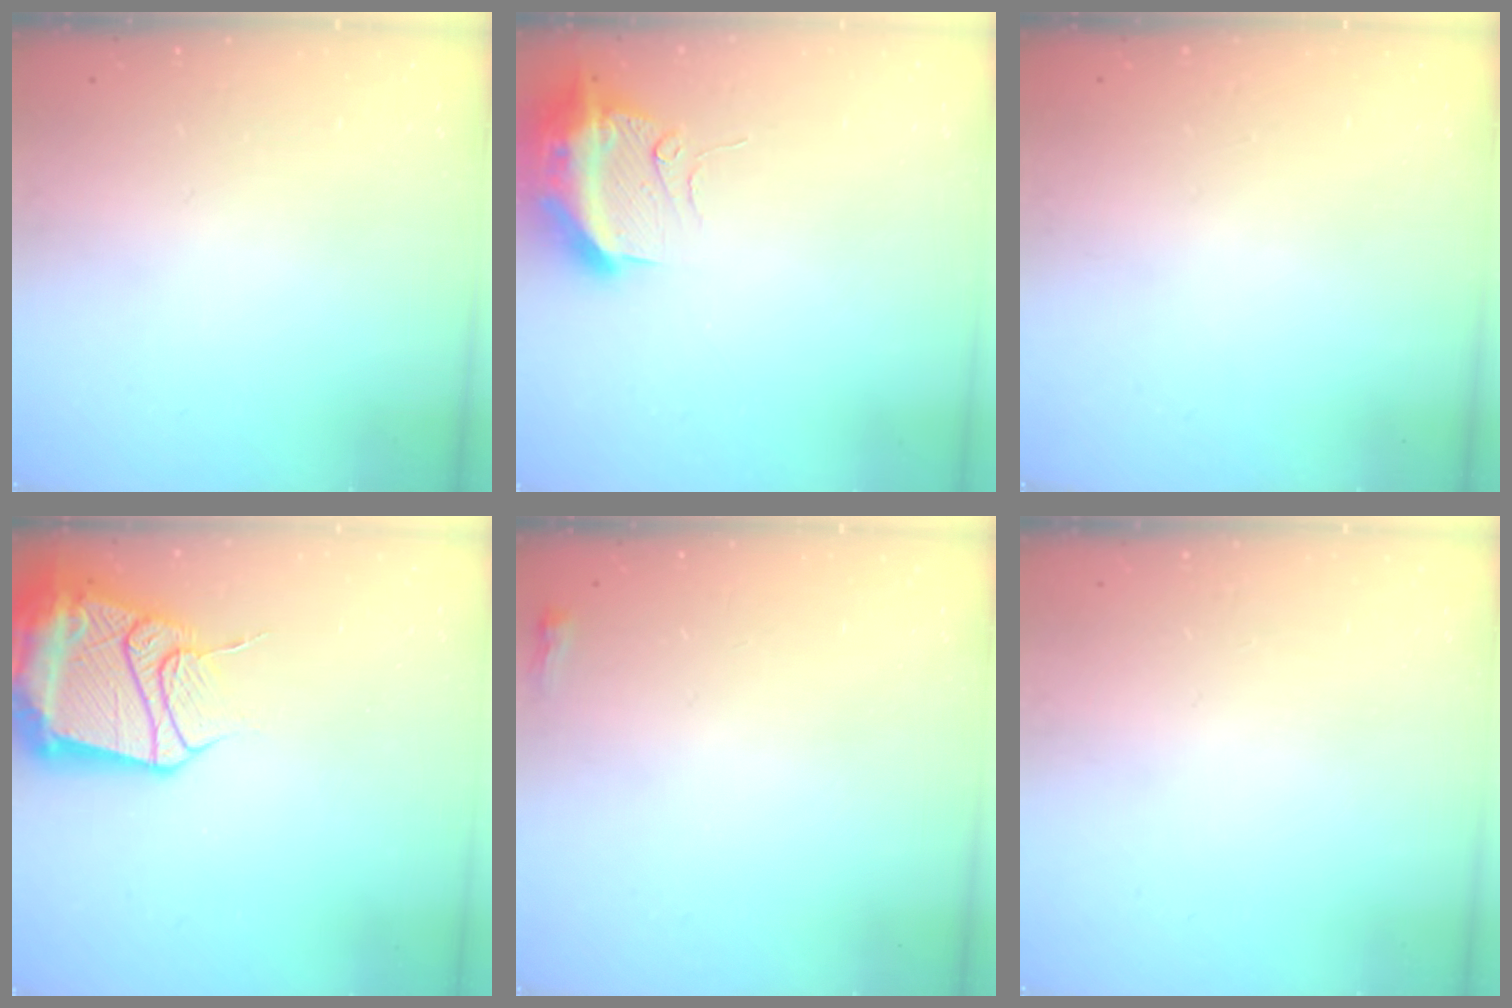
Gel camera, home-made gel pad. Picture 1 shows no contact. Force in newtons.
{"total": 12.1, "press": 12.1, "slide": 1.3}
{"total": 0.0}
{"total": 20.6, "press": 20.5, "slide": 2.3}
{"total": 2.2, "press": 2.2, "slide": 0.6}
{"total": 0.0}